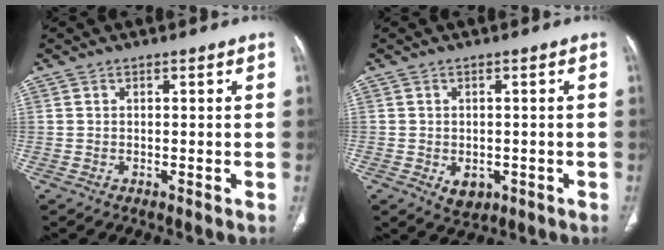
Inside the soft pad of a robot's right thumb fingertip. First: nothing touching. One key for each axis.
{"total": 3.6, "fx": -1.1, "fy": 2.6, "fz": 2.2, "tx": -0.020, "ty": 0.000, "tz": -0.004}